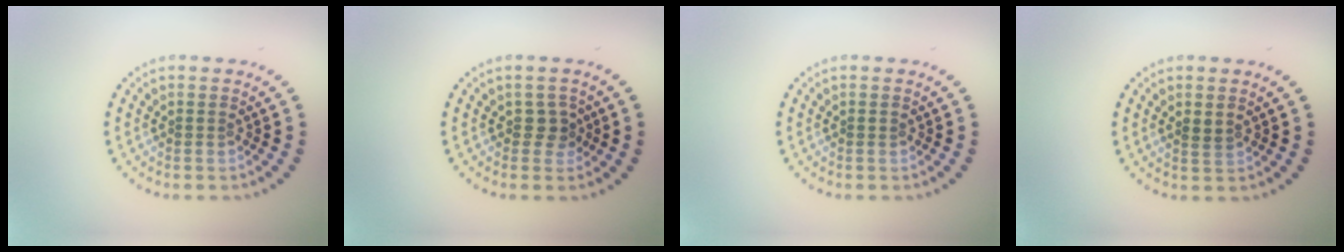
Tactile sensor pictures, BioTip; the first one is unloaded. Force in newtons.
{"total": 1.5, "press": 1.3, "slide": 0.8}
{"total": 0.5, "press": 0.5, "slide": 0.1}
{"total": 1.0, "press": 0.9, "slide": 0.4}